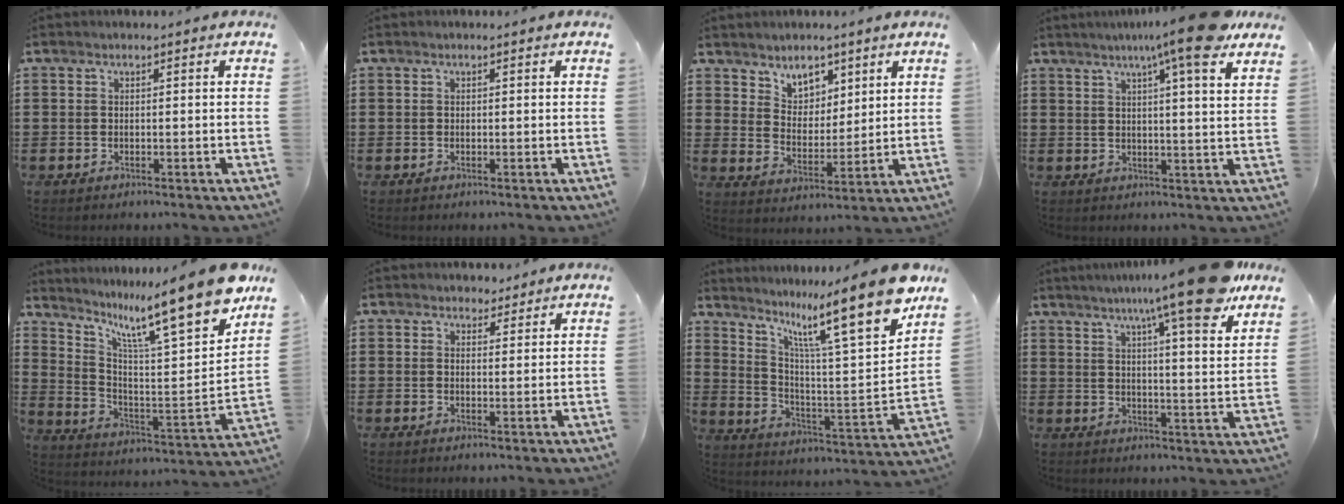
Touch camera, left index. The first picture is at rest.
{"total": 0.0}
{"total": 5.4, "force": [4.3, 3.2, 0.5], "torque": [-0.027, -0.011, 0.078]}
{"total": 10.2, "force": [7.3, -0.1, 7.1], "torque": [-0.117, -0.024, 0.117]}
{"total": 14.2, "force": [10.8, 1.4, 9.0], "torque": [-0.159, -0.092, 0.163]}
{"total": 2.6, "force": [2.2, 1.4, 0.0], "torque": [-0.001, 0.002, 0.040]}
{"total": 15.9, "force": [11.4, 1.9, 10.9], "torque": [-0.194, -0.084, 0.175]}
{"total": 13.6, "force": [9.9, 0.6, 9.3], "torque": [-0.158, -0.038, 0.155]}